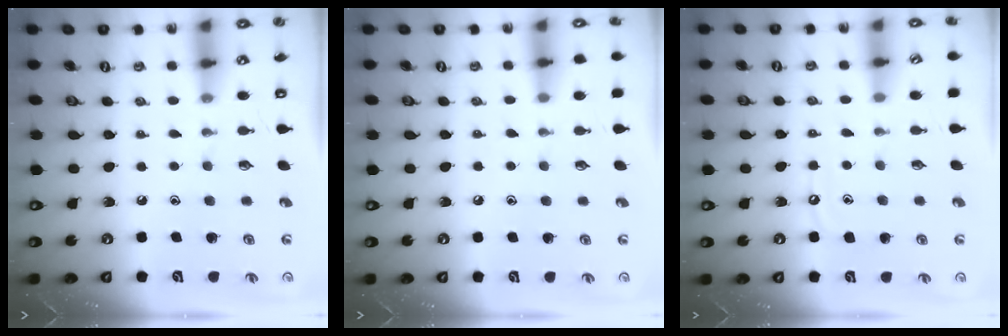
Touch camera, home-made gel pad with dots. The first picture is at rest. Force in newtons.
{"total": 2.9, "press": 2.9, "slide": 0.5}
{"total": 5.2, "press": 5.1, "slide": 0.5}